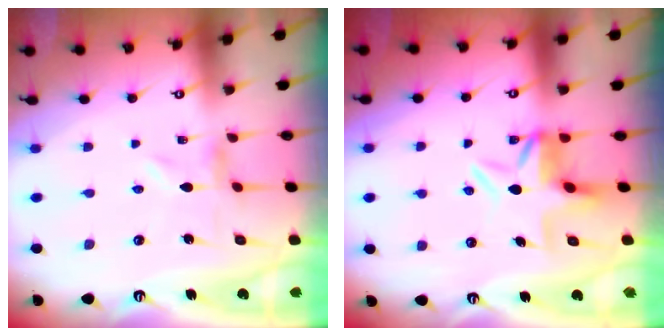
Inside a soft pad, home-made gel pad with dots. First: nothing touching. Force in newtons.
{"total": 5.9, "press": 5.4, "slide": 2.4}